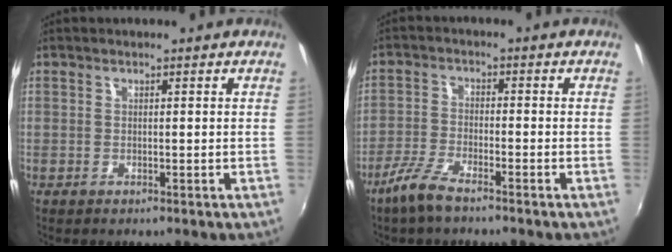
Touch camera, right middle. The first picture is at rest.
{"total": 5.9, "force": [-4.5, 1.1, 3.6], "torque": [-0.089, -0.007, -0.091]}